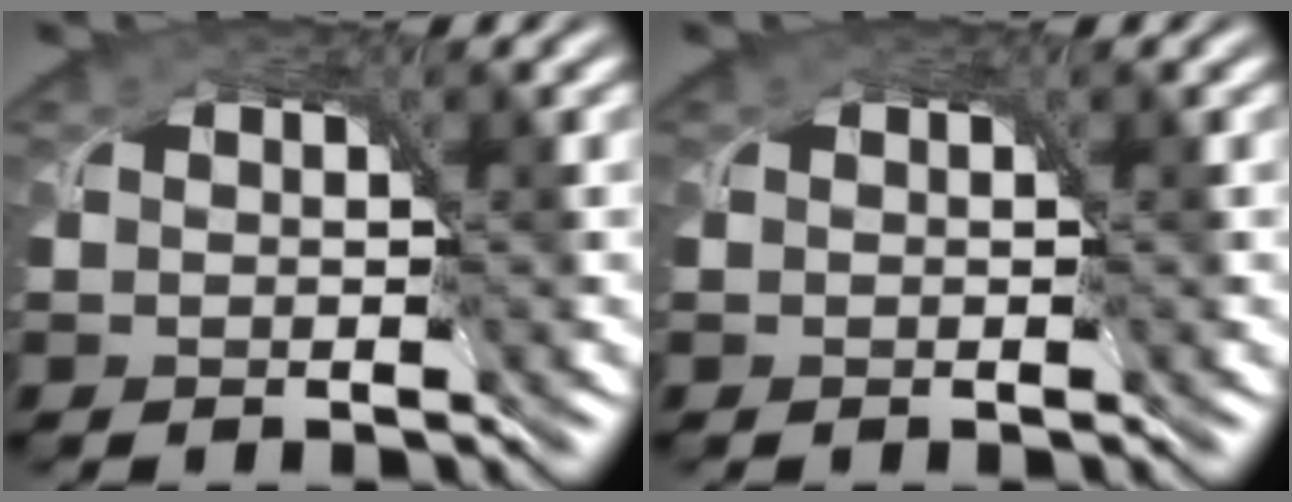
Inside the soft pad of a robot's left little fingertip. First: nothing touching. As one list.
[{"total": 0.0}]